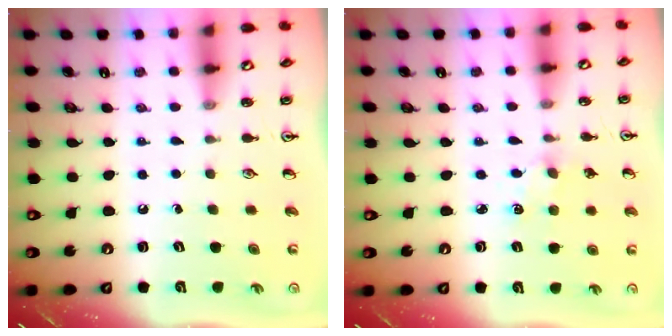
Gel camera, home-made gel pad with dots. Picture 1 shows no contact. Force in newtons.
{"total": 3.0, "press": 3.0, "slide": 0.4}